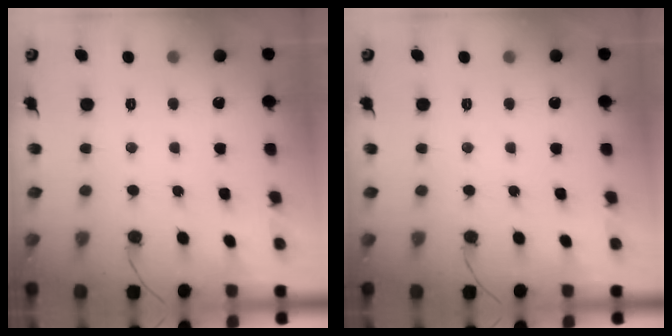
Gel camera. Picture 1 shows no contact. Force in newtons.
{"total": 0.0}